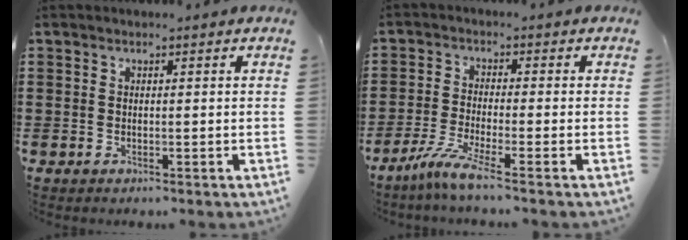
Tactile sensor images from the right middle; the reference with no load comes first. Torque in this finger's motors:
{"motor_torque": [2.14, 0.00, 0.30, 0.06]}